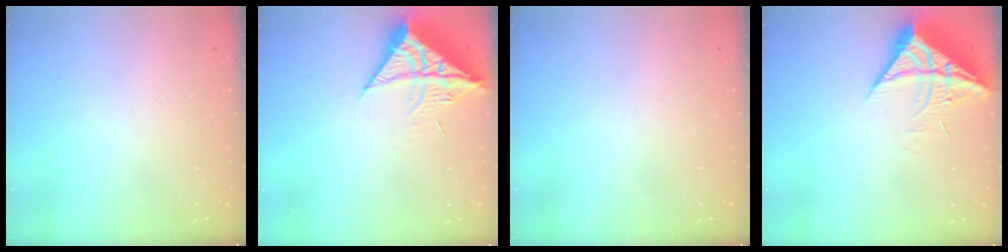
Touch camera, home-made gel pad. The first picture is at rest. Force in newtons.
{"total": 10.5, "press": 10.5, "slide": 1.0}
{"total": 0.0}
{"total": 10.3, "press": 10.3, "slide": 1.1}